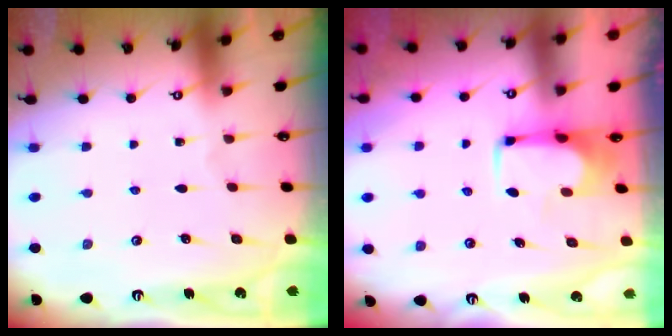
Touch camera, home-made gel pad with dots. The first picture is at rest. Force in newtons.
{"total": 0.0}